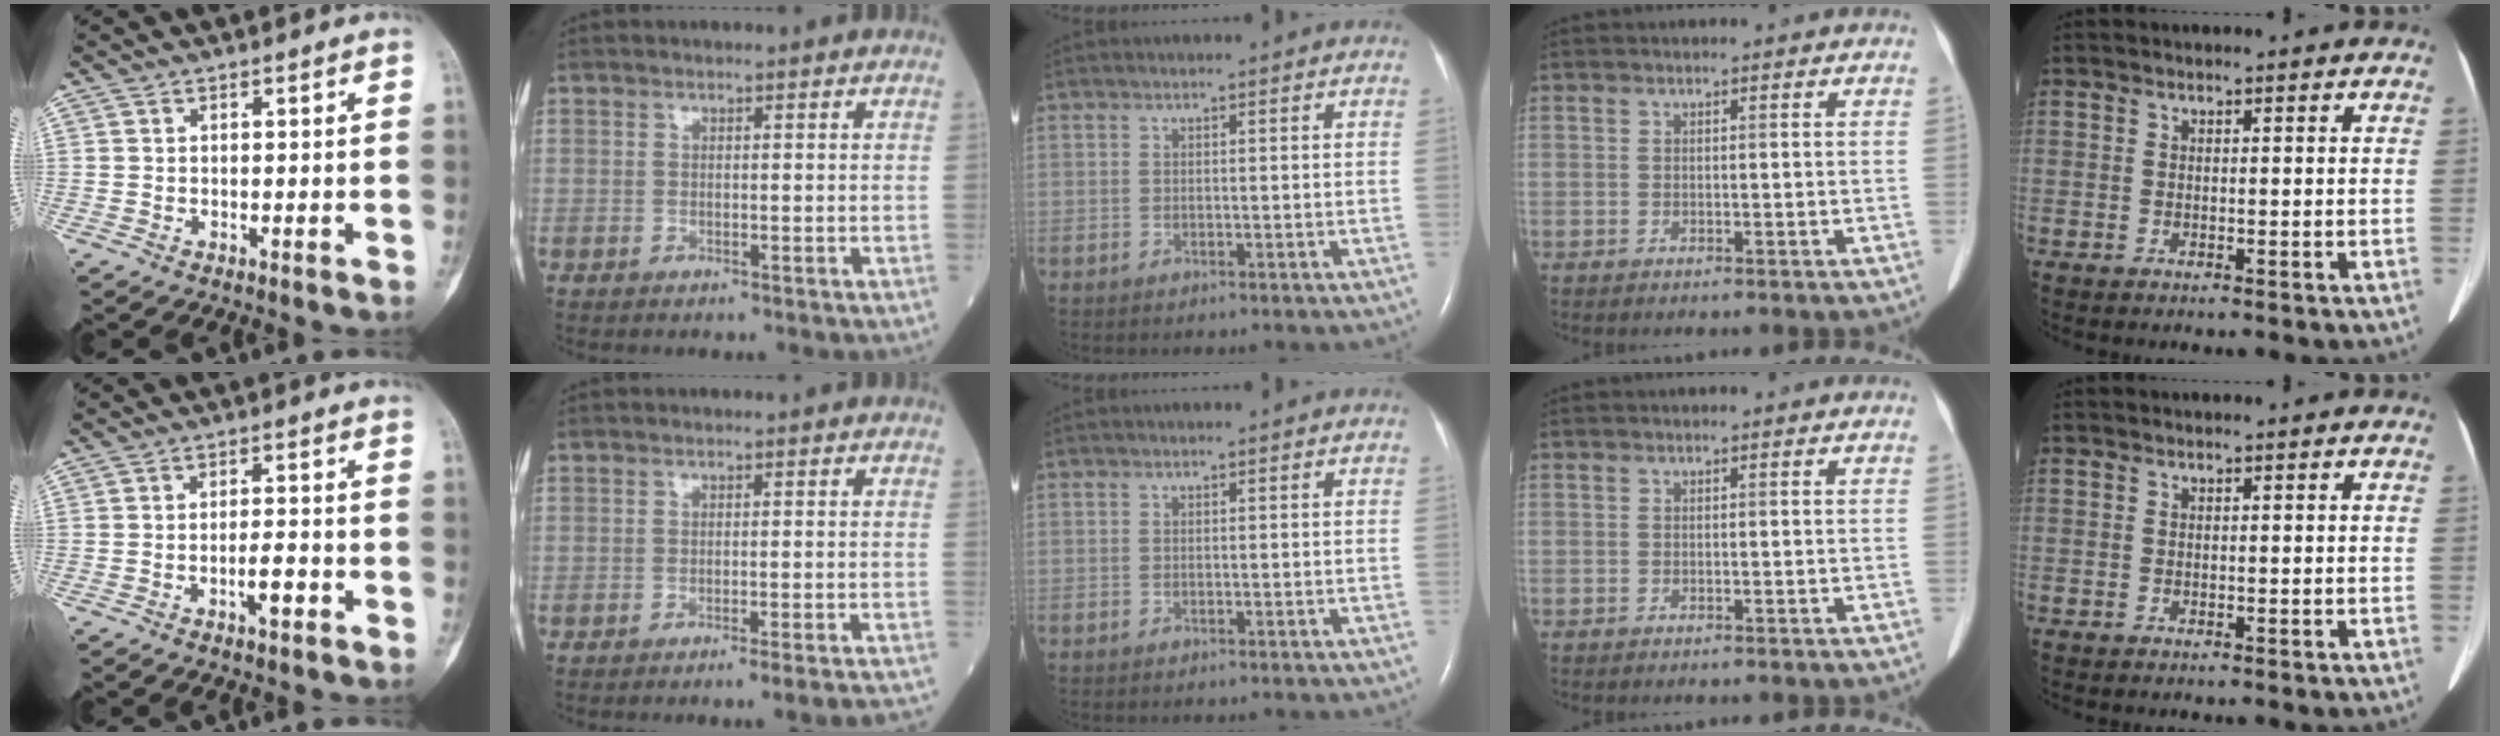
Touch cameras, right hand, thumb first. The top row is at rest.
{"thumb": {"total": 3.9, "force": [-1.7, 1.2, 3.3], "torque": [-0.050, 0.013, -0.029]}, "index": {"total": 6.3, "force": [-5.6, -1.2, 2.7], "torque": [-0.013, -0.011, -0.071]}}